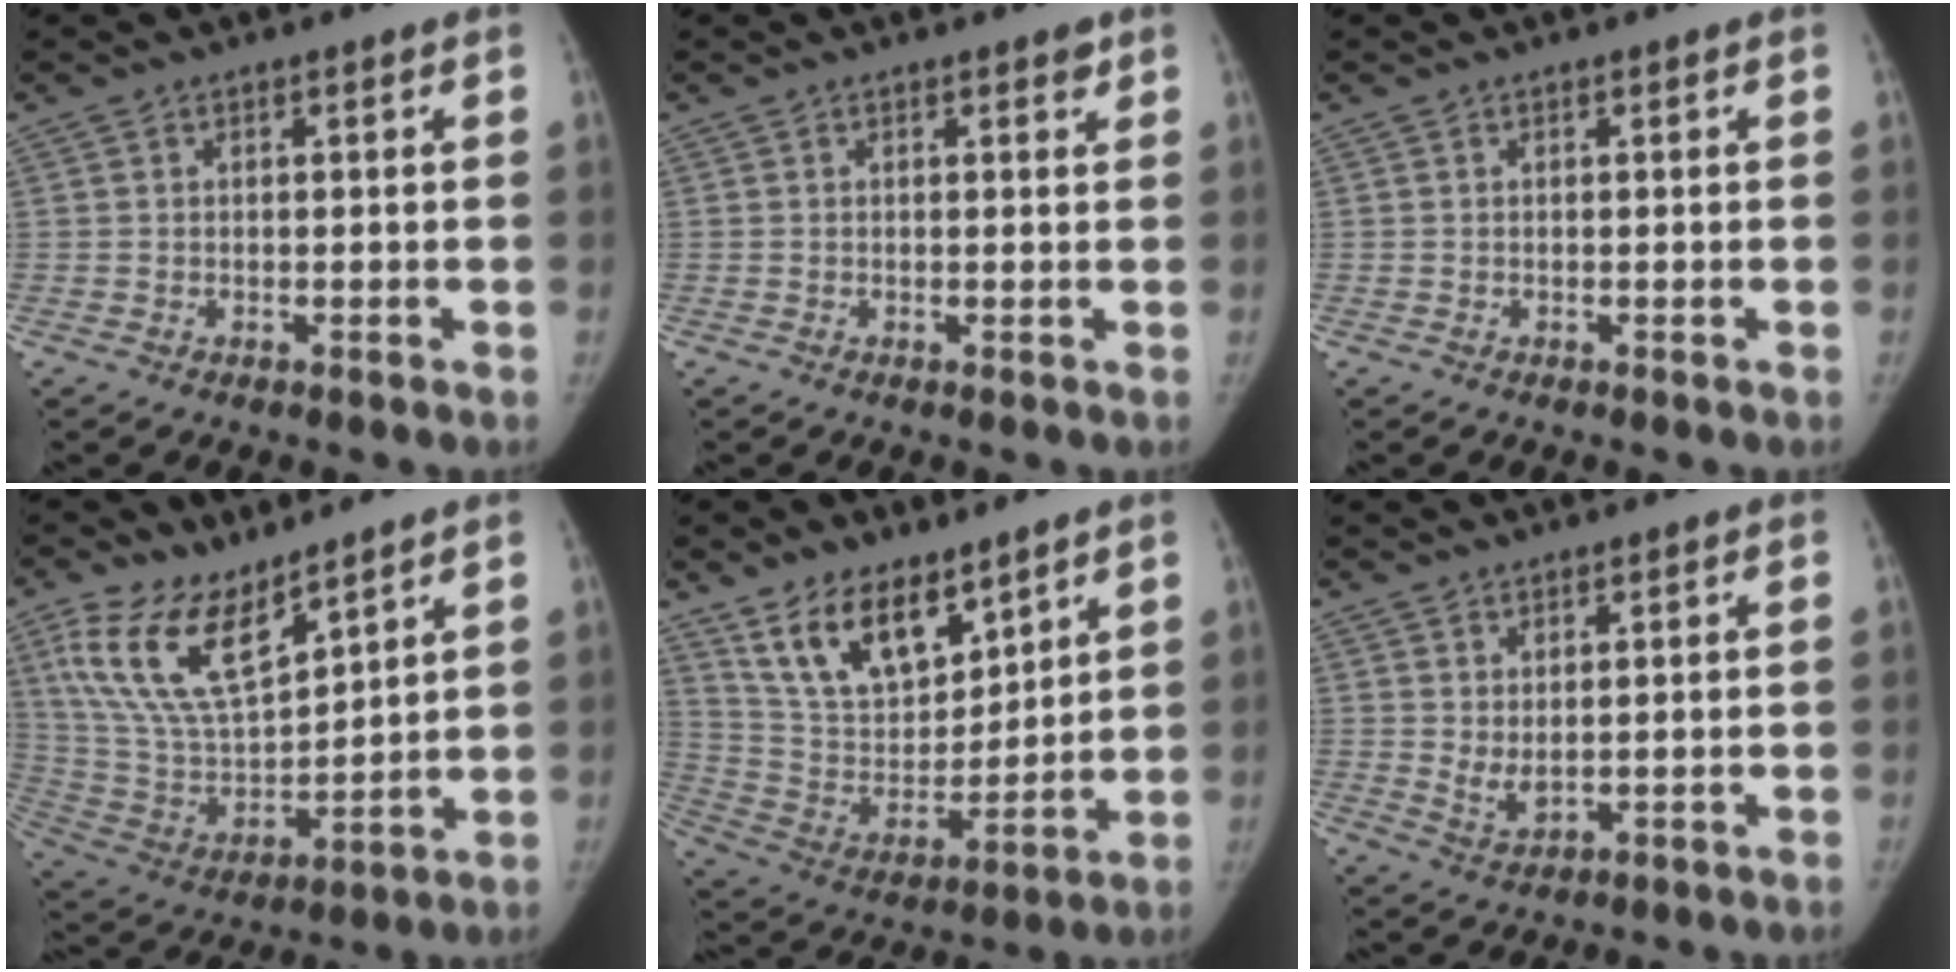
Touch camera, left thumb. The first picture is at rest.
{"total": 1.3, "force": [0.8, 0.6, 0.8], "torque": [-0.002, -0.003, 0.008]}
{"total": 0.0}
{"total": 16.3, "force": [10.5, 6.7, 10.6], "torque": [-0.187, -0.056, 0.221]}
{"total": 15.5, "force": [10.6, 7.8, 8.2], "torque": [-0.107, -0.058, 0.212]}
{"total": 3.4, "force": [1.2, 1.5, 2.8], "torque": [-0.050, -0.019, 0.030]}